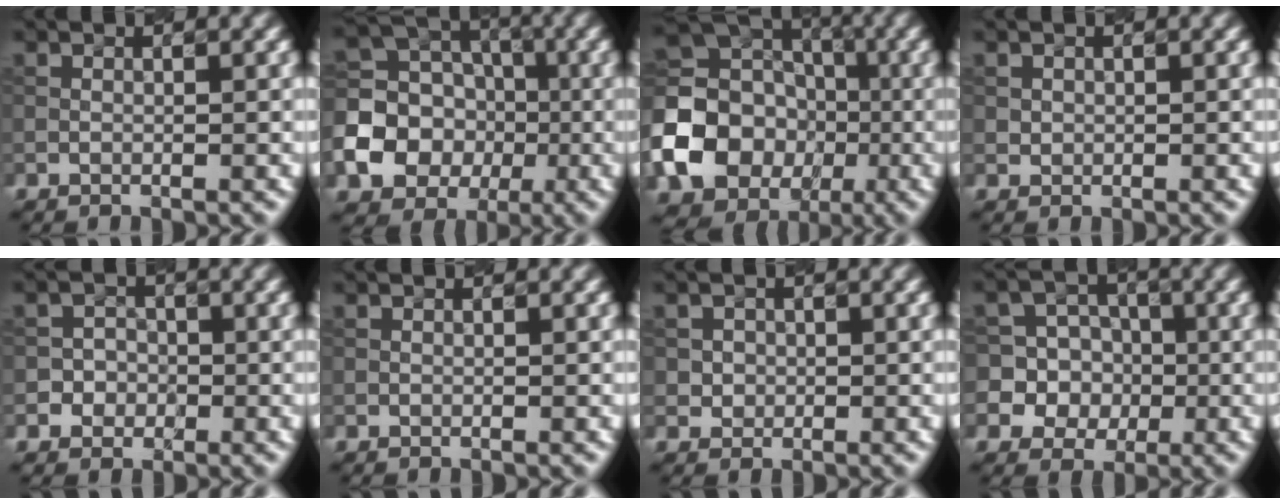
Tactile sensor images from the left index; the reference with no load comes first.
{"total": 11.5, "force": [-3.0, 10.3, 4.2], "torque": [-0.090, -0.016, -0.070]}
{"total": 14.1, "force": [-3.5, 12.4, 5.8], "torque": [-0.123, -0.024, -0.086]}
{"total": 0.7, "force": [0.2, 0.6, 0.1], "torque": [0.001, -0.003, 0.005]}
{"total": 2.4, "force": [-0.8, 2.2, 0.3], "torque": [0.021, 0.004, -0.024]}
{"total": 0.0}
{"total": 1.4, "force": [0.2, 1.4, 0.3], "torque": [0.001, -0.002, 0.013]}
{"total": 10.9, "force": [-0.3, 10.5, 2.6], "torque": [-0.086, 0.031, -0.015]}